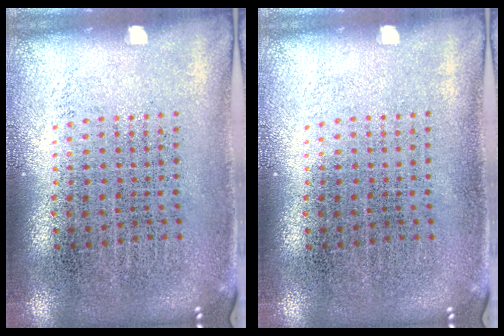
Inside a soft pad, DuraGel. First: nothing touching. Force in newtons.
{"total": 0.0}